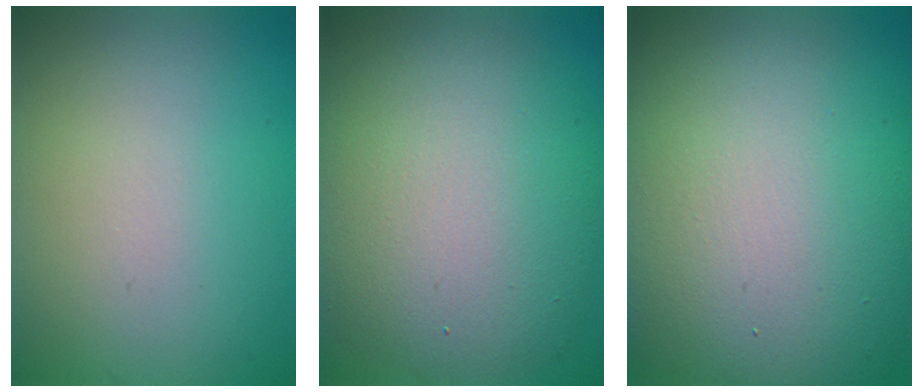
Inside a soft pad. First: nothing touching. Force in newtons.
{"total": 10.4, "press": 10.4, "slide": 0.6}
{"total": 15.9, "press": 15.9, "slide": 1.0}